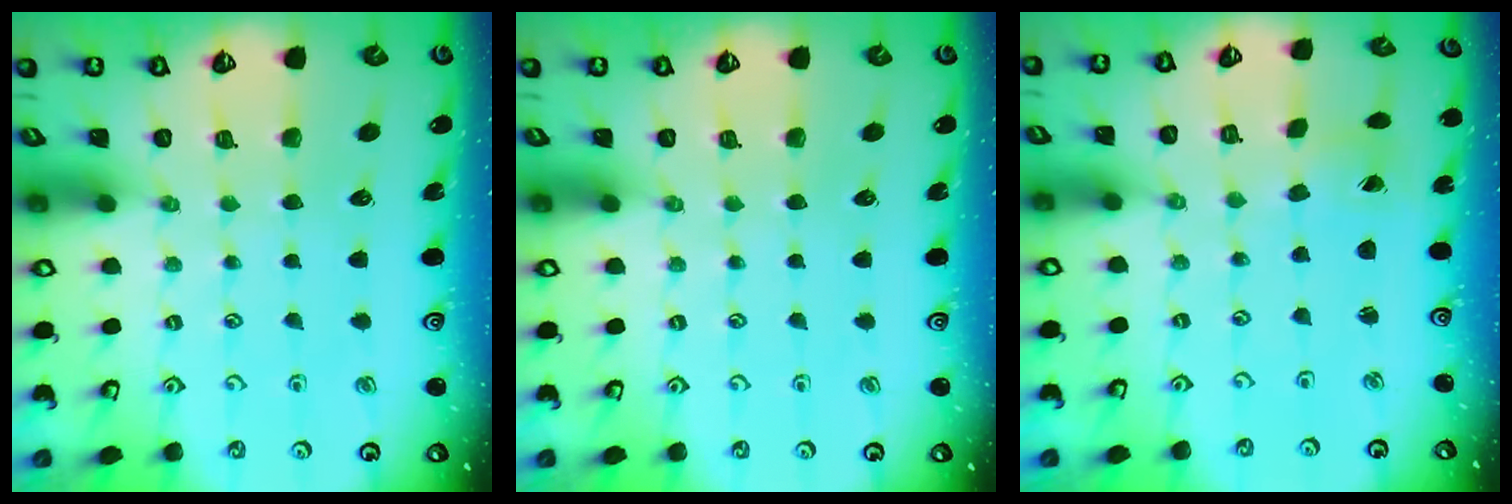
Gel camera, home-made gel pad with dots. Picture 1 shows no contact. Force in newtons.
{"total": 0.0}
{"total": 0.0}